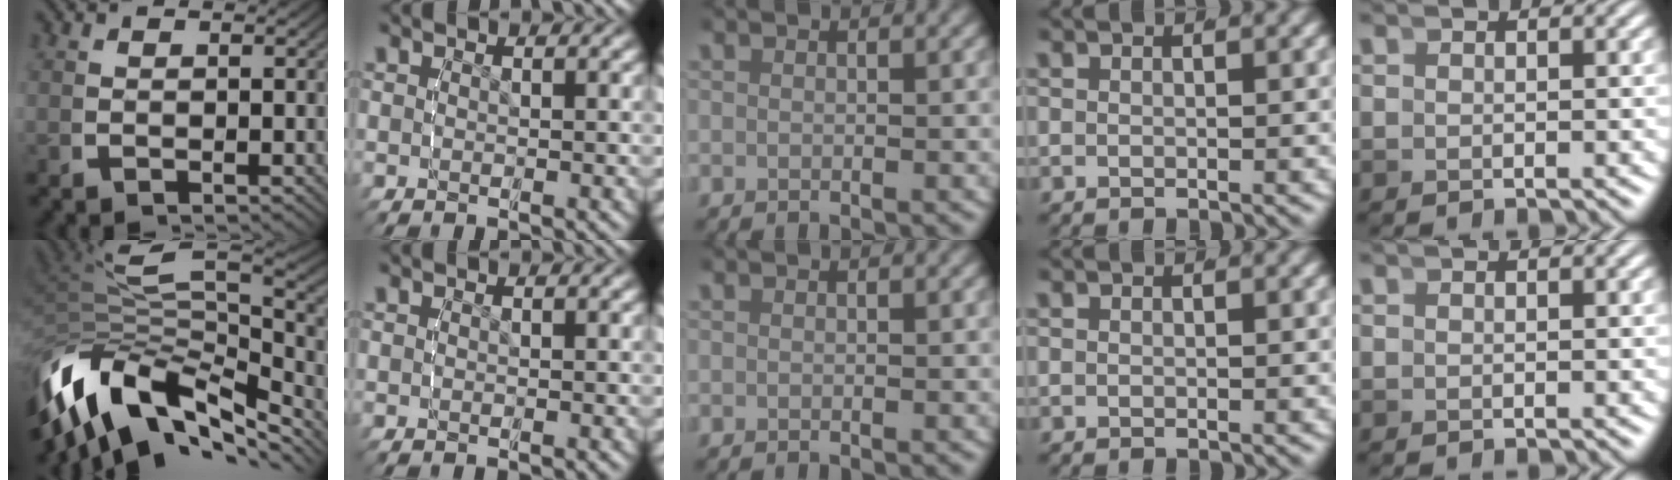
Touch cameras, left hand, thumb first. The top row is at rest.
{"thumb": {"total": 14.5, "force": [-3.5, 8.6, 11.2], "torque": [-0.224, -0.020, -0.042]}}